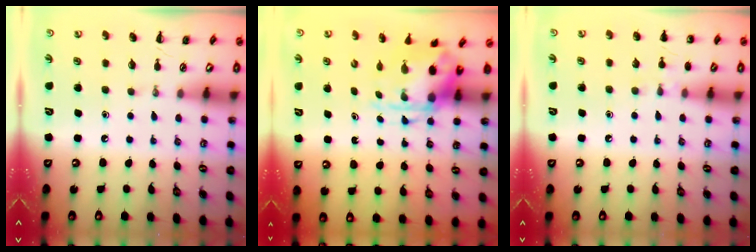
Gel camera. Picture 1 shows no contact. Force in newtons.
{"total": 4.7, "press": 4.6, "slide": 0.4}
{"total": 5.6, "press": 5.4, "slide": 1.4}